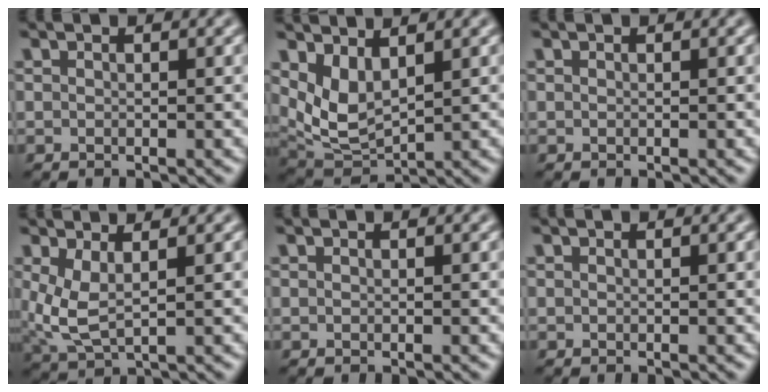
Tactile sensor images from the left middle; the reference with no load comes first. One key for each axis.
{"total": 4.2, "fx": 1.8, "fy": 2.2, "fz": 3.1, "tx": -0.072, "ty": -0.013, "tz": 0.044}
{"total": 0.0}
{"total": 3.6, "fx": 0.9, "fy": 1.5, "fz": 3.1, "tx": -0.081, "ty": -0.008, "tz": 0.021}
{"total": 0.0}
{"total": 0.0}